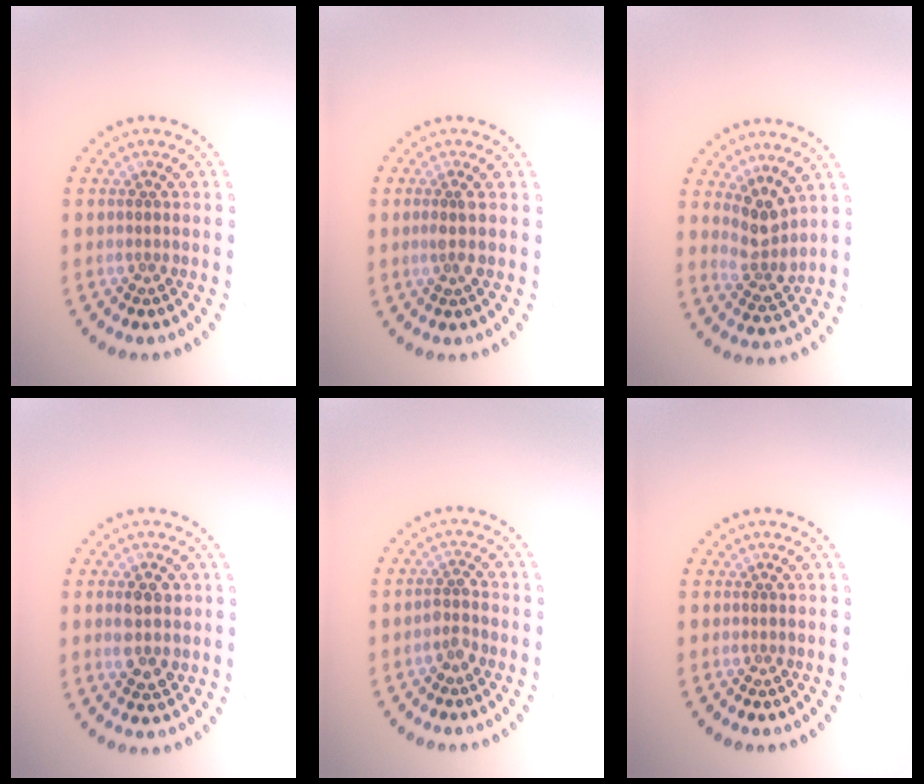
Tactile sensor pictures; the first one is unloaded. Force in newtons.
{"total": 1.4, "press": 1.0, "slide": 0.9}
{"total": 2.7, "press": 2.1, "slide": 1.8}
{"total": 2.9, "press": 2.9, "slide": 0.2}
{"total": 1.3, "press": 1.0, "slide": 0.8}
{"total": 0.0}